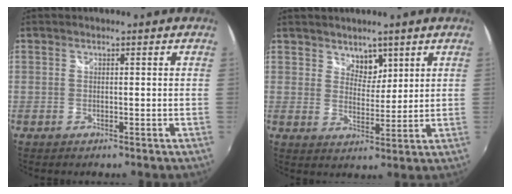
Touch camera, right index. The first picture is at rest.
{"total": 4.3, "force": [3.0, 2.8, 1.4], "torque": [-0.011, -0.001, 0.052]}